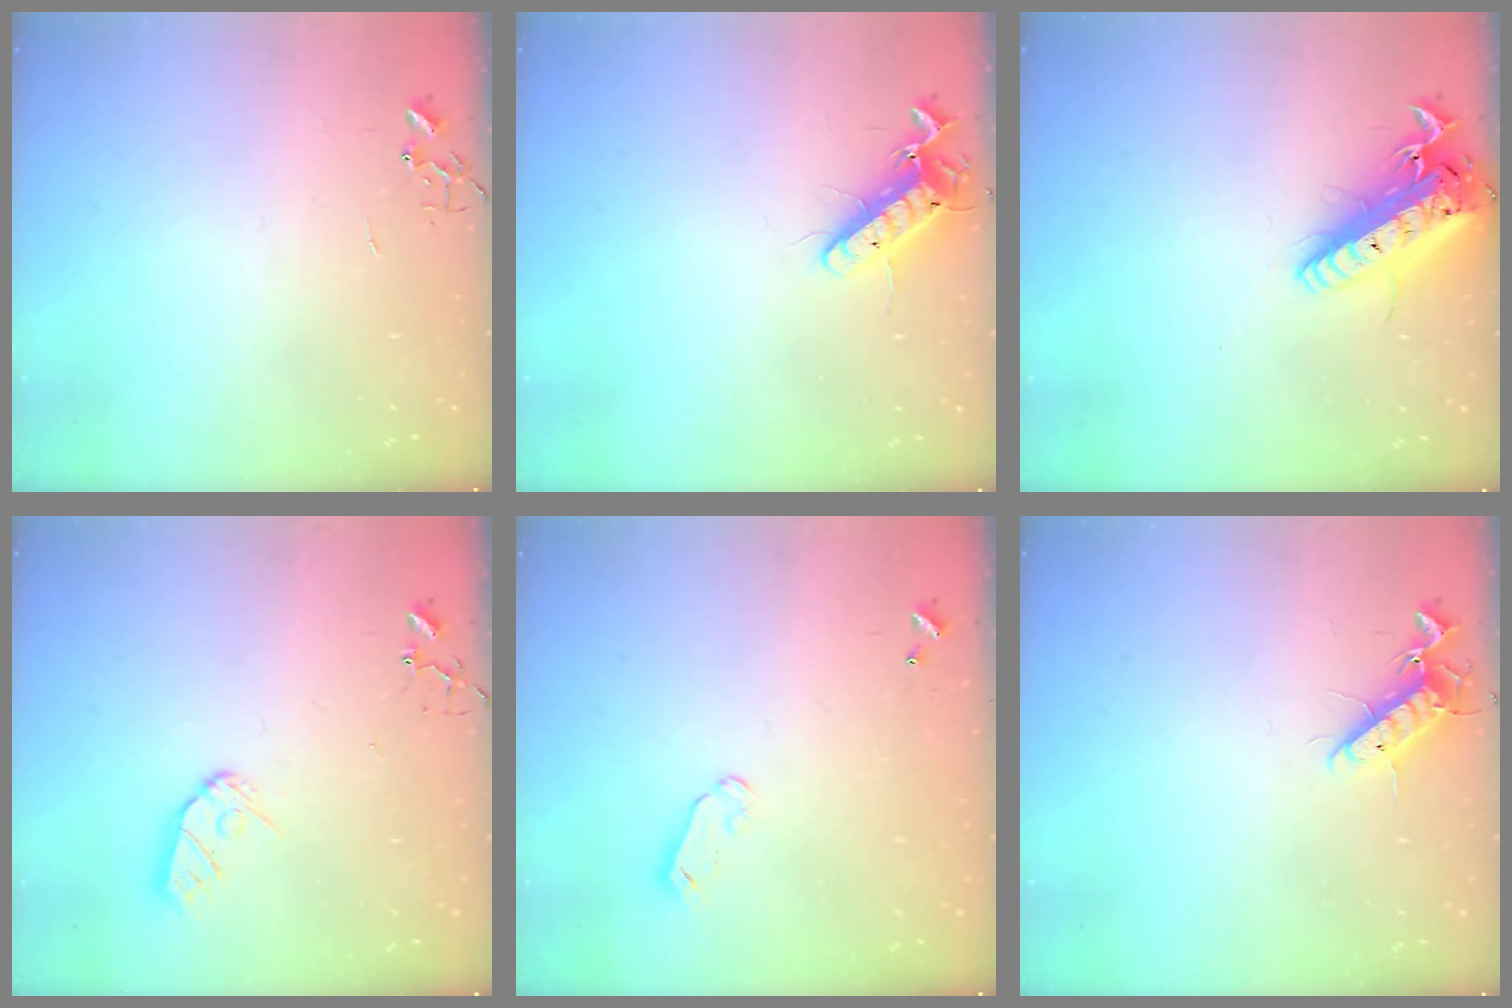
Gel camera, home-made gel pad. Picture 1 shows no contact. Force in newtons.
{"total": 13.1, "press": 12.9, "slide": 2.2}
{"total": 19.8, "press": 19.4, "slide": 4.0}
{"total": 8.6, "press": 8.5, "slide": 0.7}
{"total": 4.1, "press": 4.0, "slide": 0.4}
{"total": 12.1, "press": 11.9, "slide": 2.0}